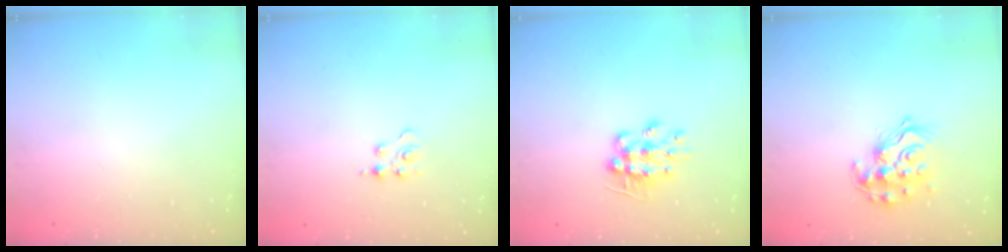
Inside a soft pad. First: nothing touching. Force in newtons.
{"total": 2.4, "press": 2.4, "slide": 0.3}
{"total": 9.4, "press": 9.4, "slide": 0.6}
{"total": 15.1, "press": 15.1, "slide": 1.2}